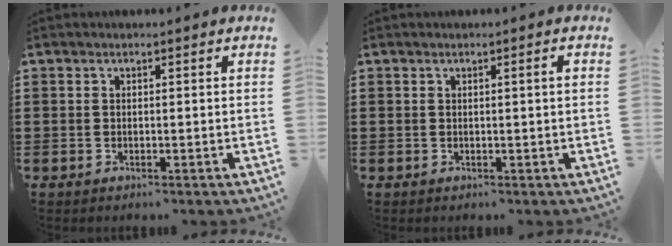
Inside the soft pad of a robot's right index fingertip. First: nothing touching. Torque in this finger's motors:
{"motor_torque": [0.31, -0.12, 0.00, 0.03]}